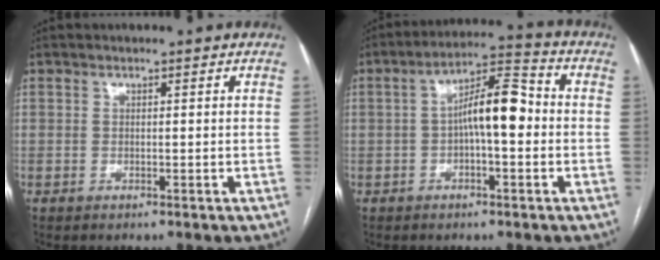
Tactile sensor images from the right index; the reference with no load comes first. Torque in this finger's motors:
{"motor_torque": [1.43, 0.02, 0.71, 0.15]}